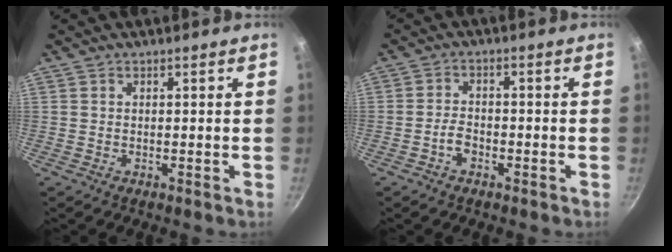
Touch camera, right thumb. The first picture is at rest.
{"total": 3.2, "force": [-1.8, 1.9, 1.9], "torque": [-0.029, 0.021, -0.033]}